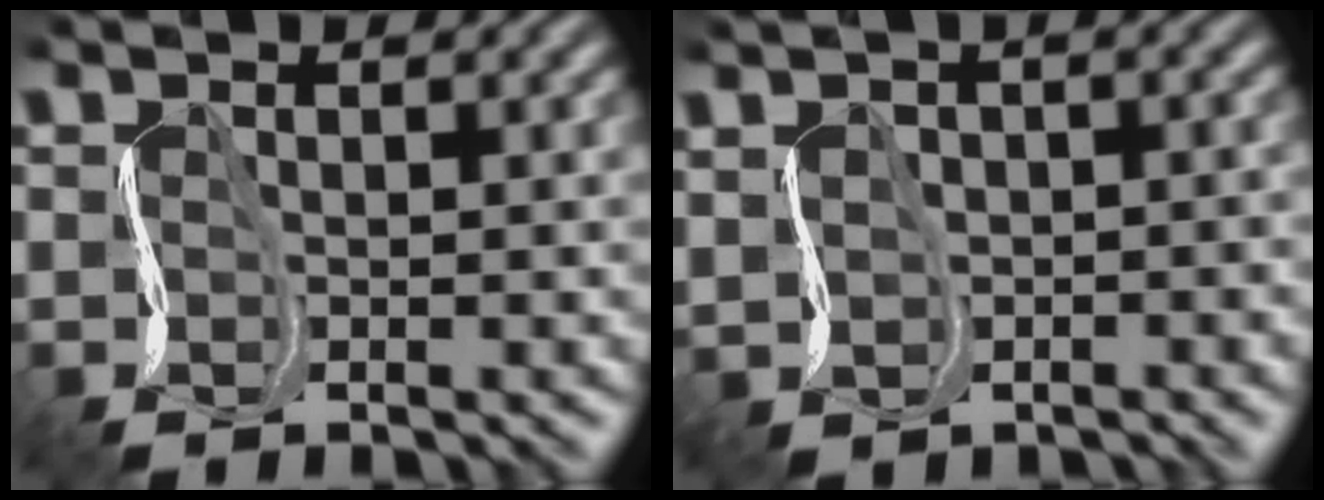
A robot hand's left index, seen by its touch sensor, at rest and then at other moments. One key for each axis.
{"total": 0.9, "fx": -0.8, "fy": 0.4, "fz": 0.1, "tx": -0.003, "ty": -0.015, "tz": -0.004}